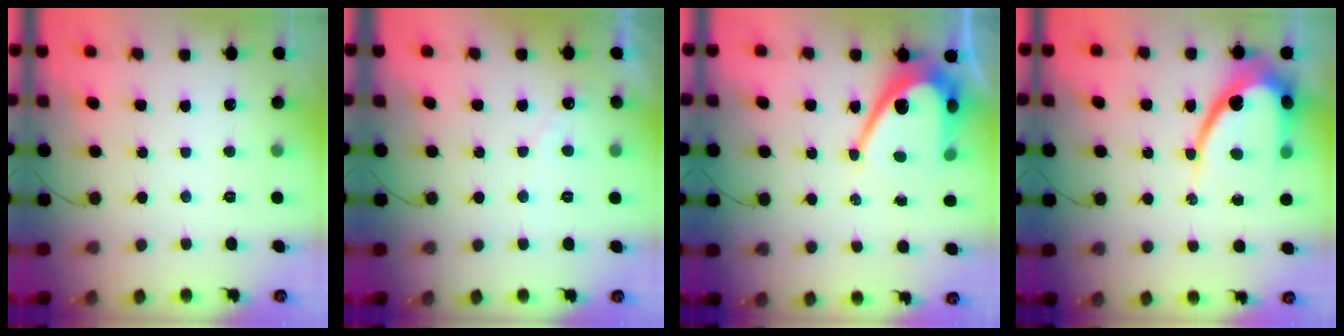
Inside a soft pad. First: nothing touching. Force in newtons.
{"total": 3.3, "press": 3.3, "slide": 0.1}
{"total": 11.7, "press": 11.7, "slide": 0.9}
{"total": 12.3, "press": 12.3, "slide": 1.0}